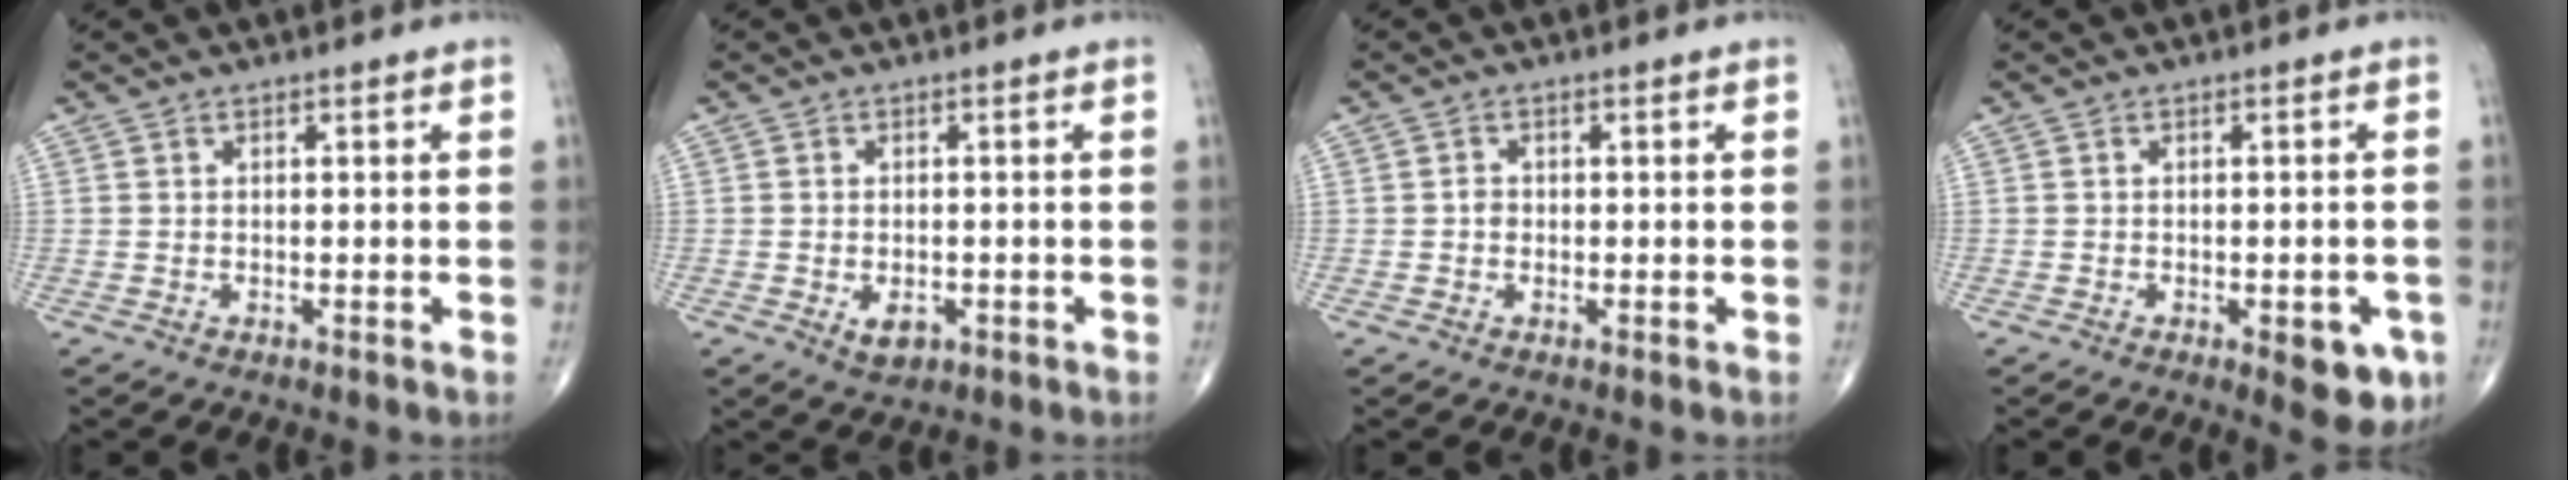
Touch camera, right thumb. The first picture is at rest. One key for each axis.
{"total": 3.2, "fx": -1.1, "fy": 2.0, "fz": 2.2, "tx": -0.028, "ty": 0.000, "tz": -0.010}
{"total": 1.2, "fx": -0.2, "fy": 1.1, "fz": 0.6, "tx": -0.003, "ty": 0.005, "tz": -0.005}
{"total": 6.6, "fx": -2.6, "fy": 2.7, "fz": 5.4, "tx": -0.044, "ty": 0.001, "tz": -0.025}